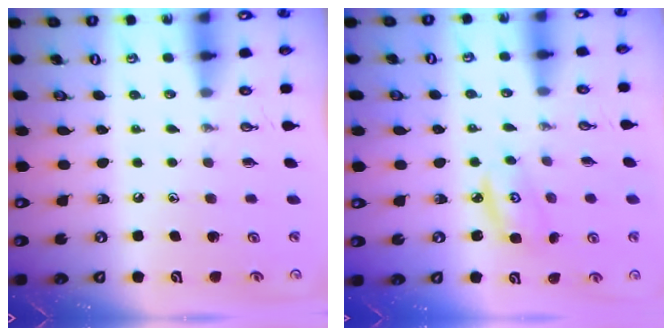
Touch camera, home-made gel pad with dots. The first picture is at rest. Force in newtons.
{"total": 3.7, "press": 3.7, "slide": 0.2}